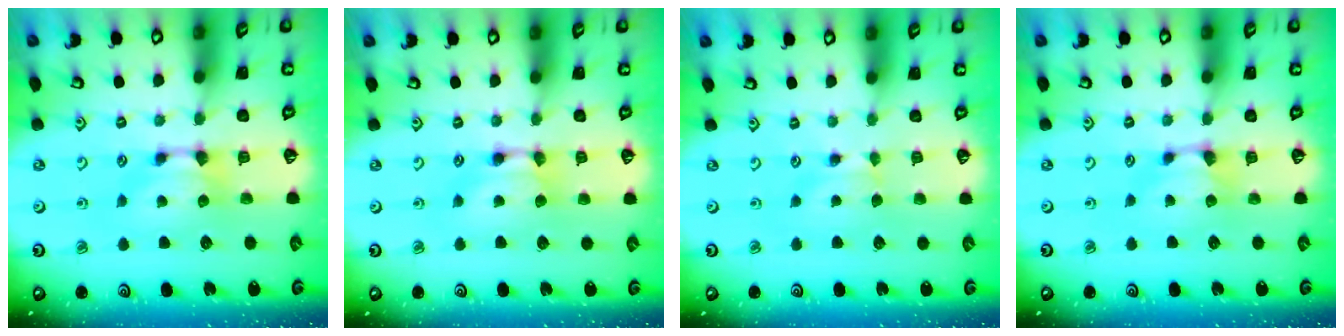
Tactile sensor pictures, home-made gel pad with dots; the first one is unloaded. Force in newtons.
{"total": 1.6, "press": 1.6, "slide": 0.1}
{"total": 0.9, "press": 0.8, "slide": 0.5}
{"total": 1.1, "press": 0.4, "slide": 1.0}